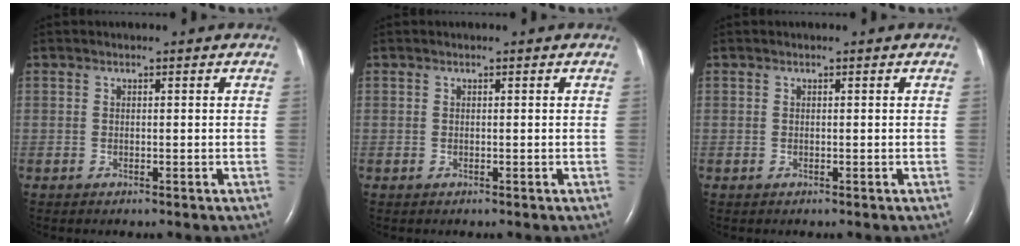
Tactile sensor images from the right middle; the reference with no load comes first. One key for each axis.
{"total": 0.0}
{"total": 0.0}